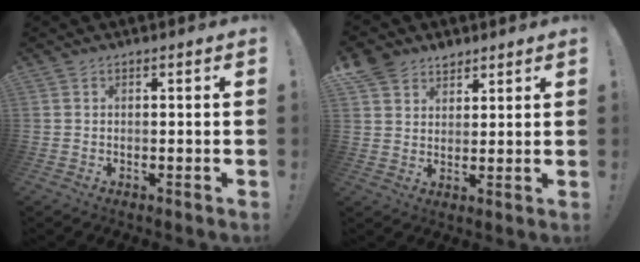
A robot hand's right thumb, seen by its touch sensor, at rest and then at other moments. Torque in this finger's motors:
{"motor_torque": [-0.01, 0.01, 0.04, -0.02, 0.00]}